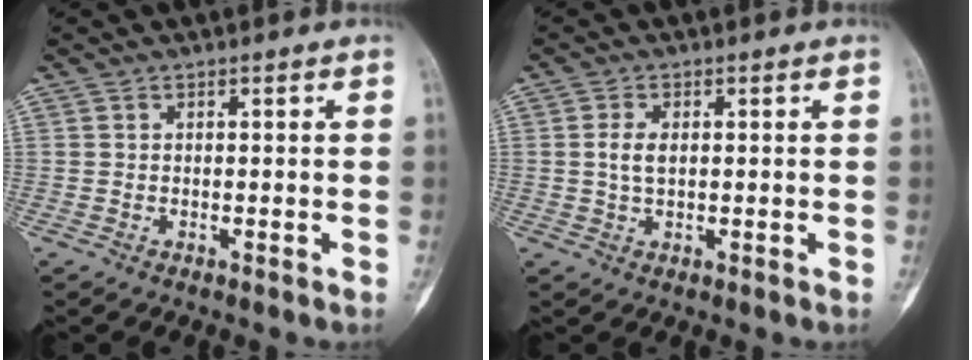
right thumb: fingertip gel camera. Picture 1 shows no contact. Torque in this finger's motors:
{"motor_torque": [-0.02, 0.02, 0.23, -0.42, 0.08]}